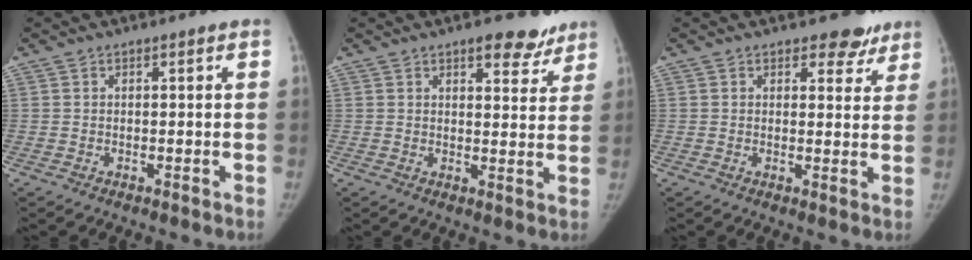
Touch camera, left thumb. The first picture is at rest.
{"total": 7.2, "force": [5.0, 3.4, 3.8], "torque": [-0.011, -0.024, 0.065]}
{"total": 4.8, "force": [3.7, 2.8, 1.3], "torque": [0.018, -0.022, 0.041]}